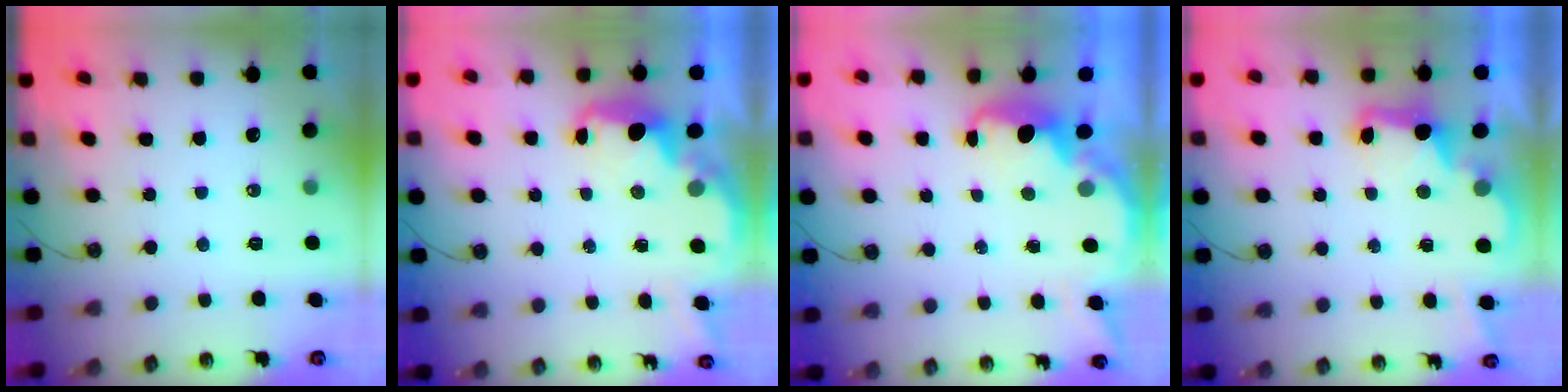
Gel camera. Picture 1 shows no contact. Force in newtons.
{"total": 2.9, "press": 2.9, "slide": 0.5}
{"total": 2.5, "press": 2.4, "slide": 0.7}
{"total": 3.2, "press": 3.2, "slide": 0.7}